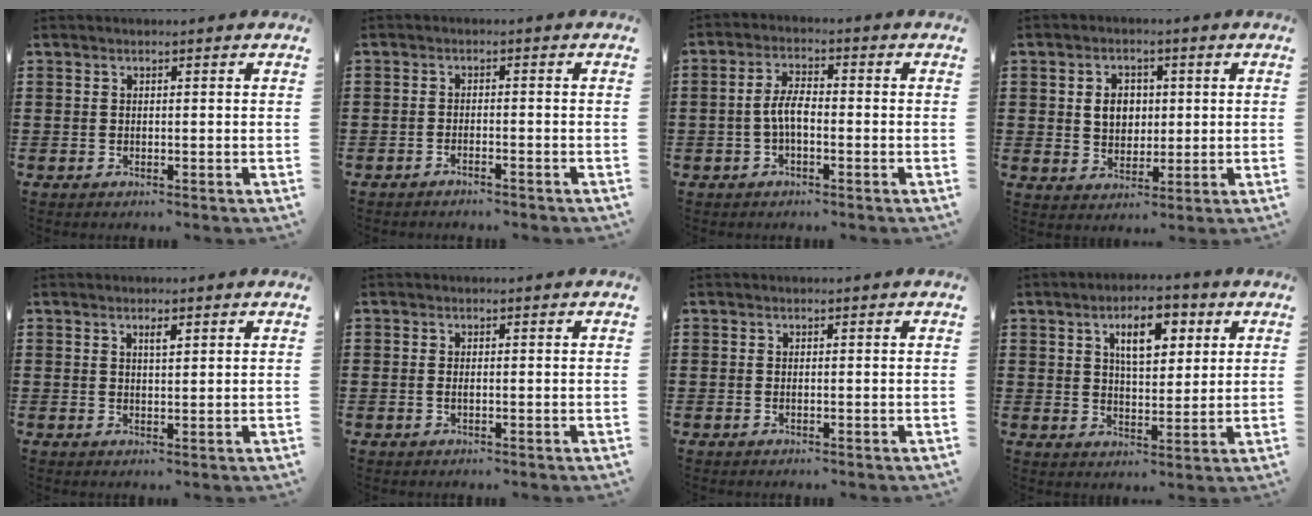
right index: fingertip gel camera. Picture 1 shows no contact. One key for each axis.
{"total": 1.5, "fx": -1.4, "fy": 0.0, "fz": 0.2, "tx": -0.008, "ty": 0.000, "tz": -0.029}
{"total": 4.6, "fx": -1.0, "fy": 1.9, "fz": 4.0, "tx": -0.101, "ty": -0.002, "tz": -0.028}
{"total": 4.6, "fx": 0.6, "fy": 3.7, "fz": 2.7, "tx": -0.057, "ty": 0.011, "tz": 0.005}
{"total": 1.6, "fx": 0.8, "fy": 0.4, "fz": 1.3, "tx": -0.019, "ty": 0.000, "tz": 0.010}
{"total": 0.7, "fx": 0.0, "fy": 0.2, "fz": 0.6, "tx": -0.012, "ty": 0.000, "tz": -0.001}
{"total": 0.0}
{"total": 7.4, "fx": 3.3, "fy": 3.0, "fz": 5.8, "tx": -0.101, "ty": 0.003, "tz": 0.051}